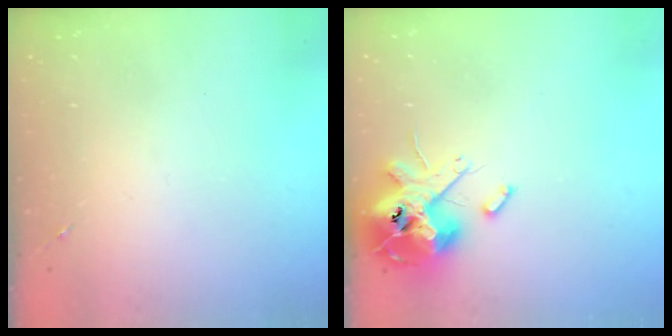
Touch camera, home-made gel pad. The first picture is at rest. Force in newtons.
{"total": 14.3, "press": 14.0, "slide": 2.5}